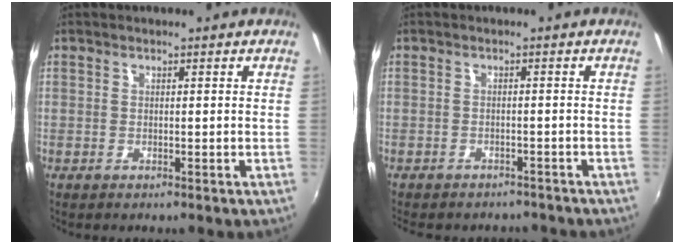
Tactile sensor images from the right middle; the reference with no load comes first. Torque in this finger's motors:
{"motor_torque": [1.07, -1.07, 0.29, 0.05]}